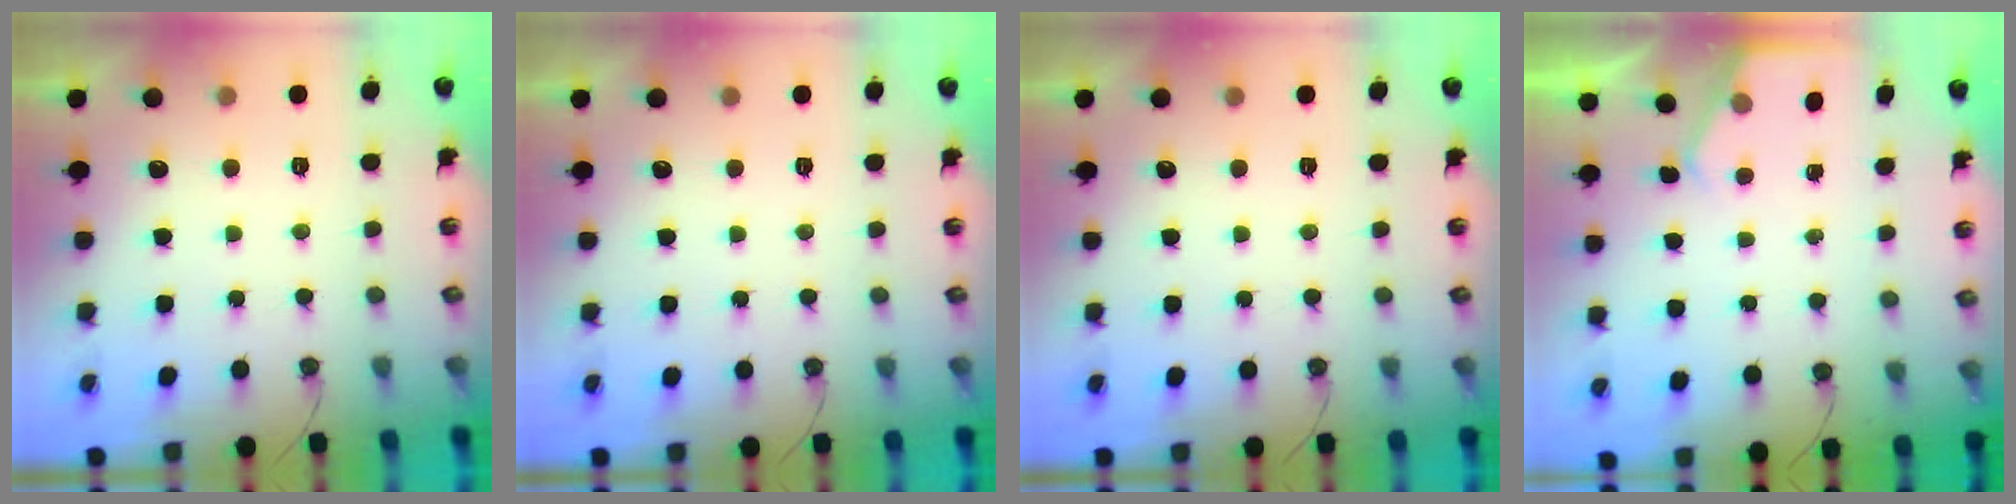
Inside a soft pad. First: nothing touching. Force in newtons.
{"total": 0.0}
{"total": 0.0}
{"total": 2.4, "press": 2.4, "slide": 0.4}